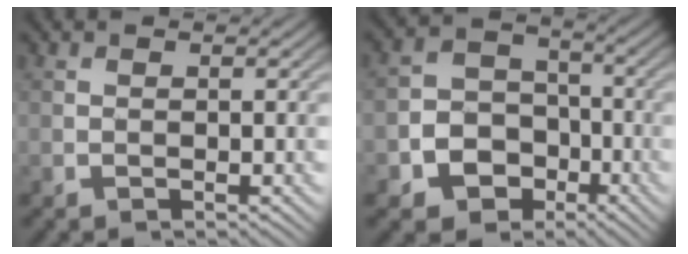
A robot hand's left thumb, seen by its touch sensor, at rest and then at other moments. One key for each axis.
{"total": 8.0, "fx": -3.6, "fy": 6.4, "fz": 2.9, "tx": -0.066, "ty": -0.016, "tz": -0.094}